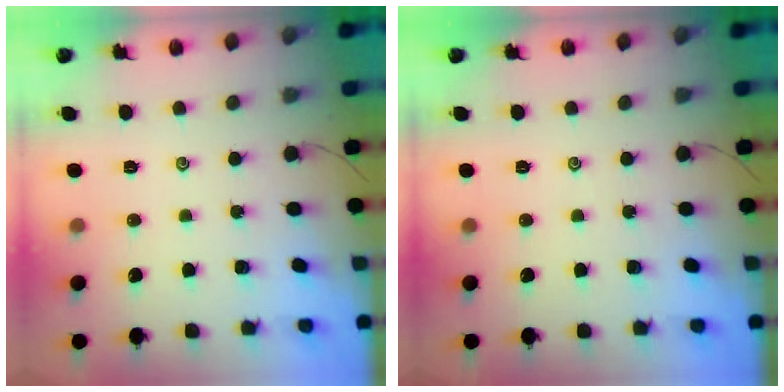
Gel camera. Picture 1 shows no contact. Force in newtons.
{"total": 0.0}